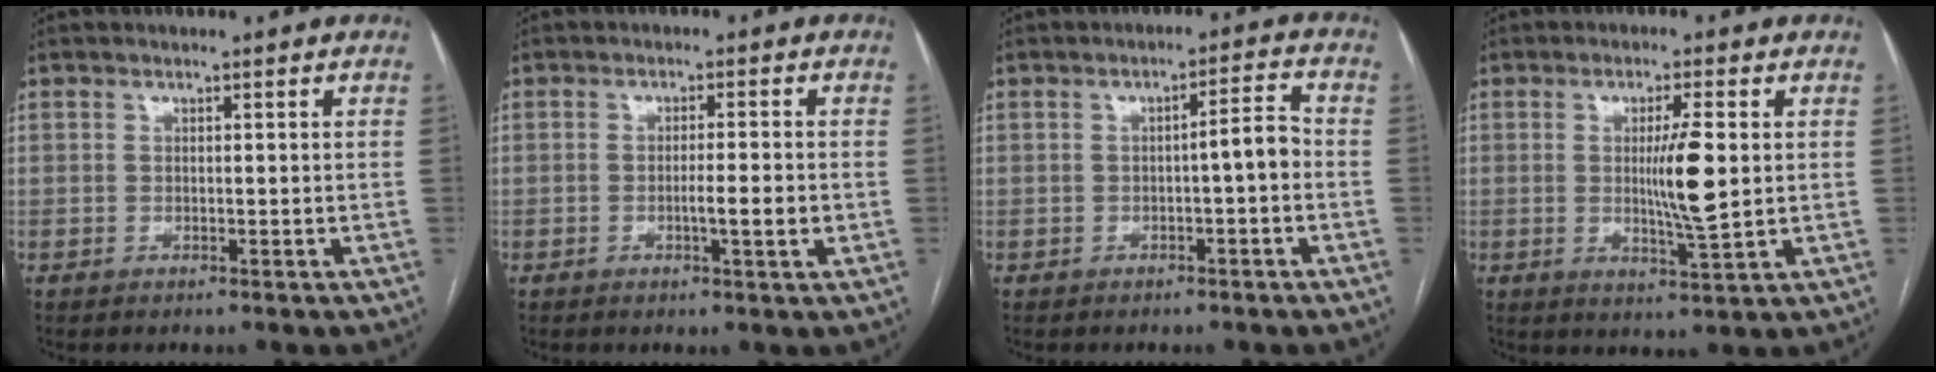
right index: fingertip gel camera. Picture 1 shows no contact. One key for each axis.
{"total": 3.7, "fx": -0.9, "fy": 0.0, "fz": 3.6, "tx": -0.059, "ty": -0.003, "tz": -0.013}
{"total": 3.9, "fx": -0.8, "fy": 0.4, "fz": 3.8, "tx": -0.049, "ty": 0.013, "tz": -0.012}
{"total": 7.3, "fx": 0.6, "fy": 0.2, "fz": 7.3, "tx": -0.125, "ty": -0.011, "tz": 0.010}